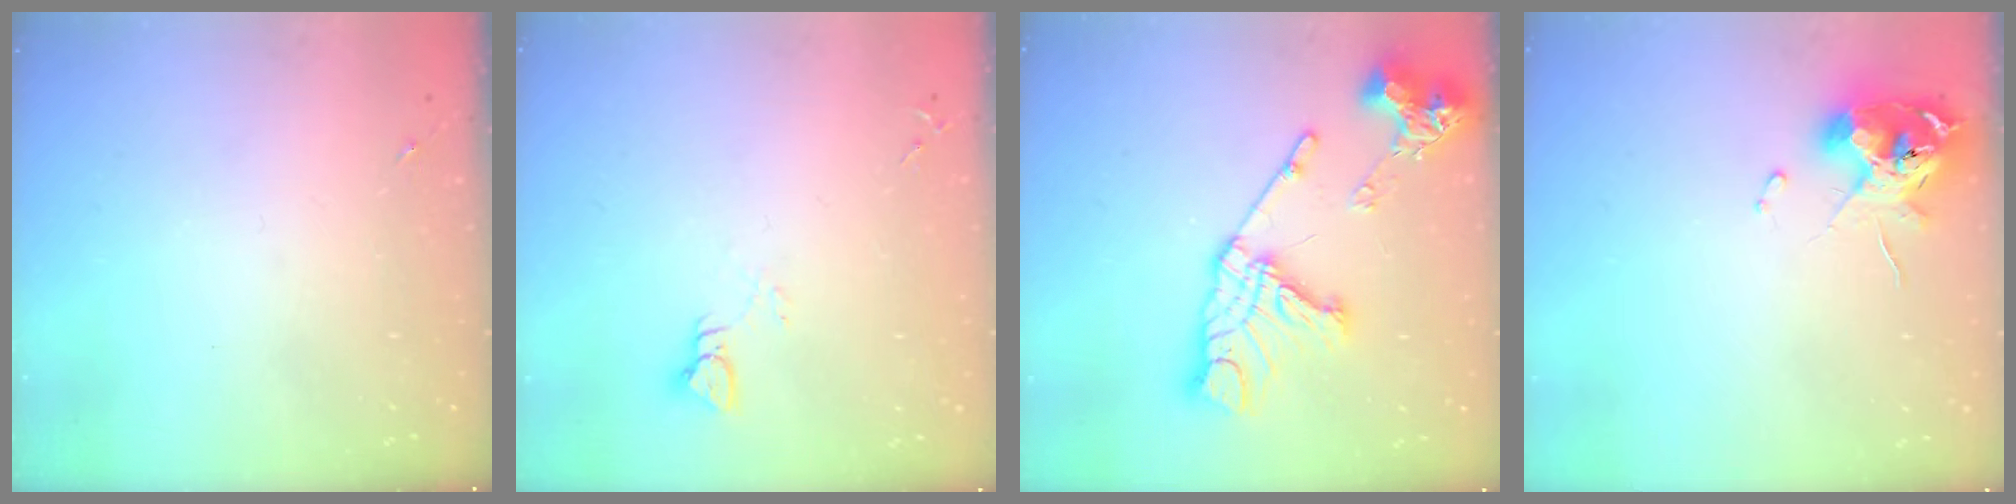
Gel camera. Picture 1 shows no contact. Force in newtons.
{"total": 3.9, "press": 3.9, "slide": 0.4}
{"total": 20.9, "press": 20.8, "slide": 2.3}
{"total": 10.9, "press": 10.8, "slide": 1.6}